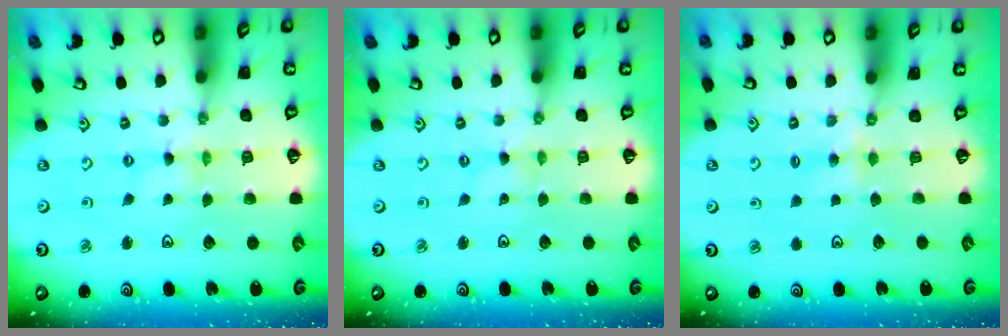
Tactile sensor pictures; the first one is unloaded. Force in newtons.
{"total": 0.0}
{"total": 3.0, "press": 2.9, "slide": 0.4}